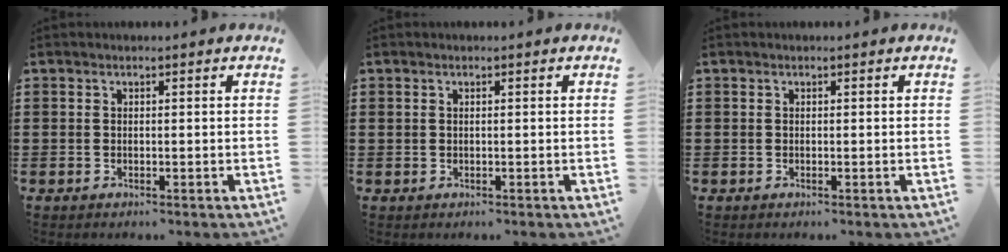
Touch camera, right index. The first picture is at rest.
{"total": 0.0}
{"total": 0.0}